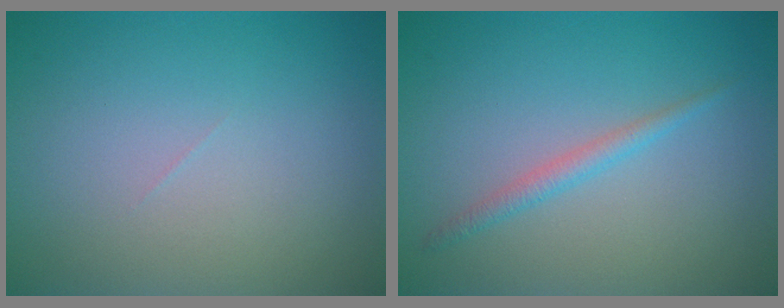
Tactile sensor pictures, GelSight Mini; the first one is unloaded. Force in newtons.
{"total": 1.5, "press": 1.4, "slide": 0.1}